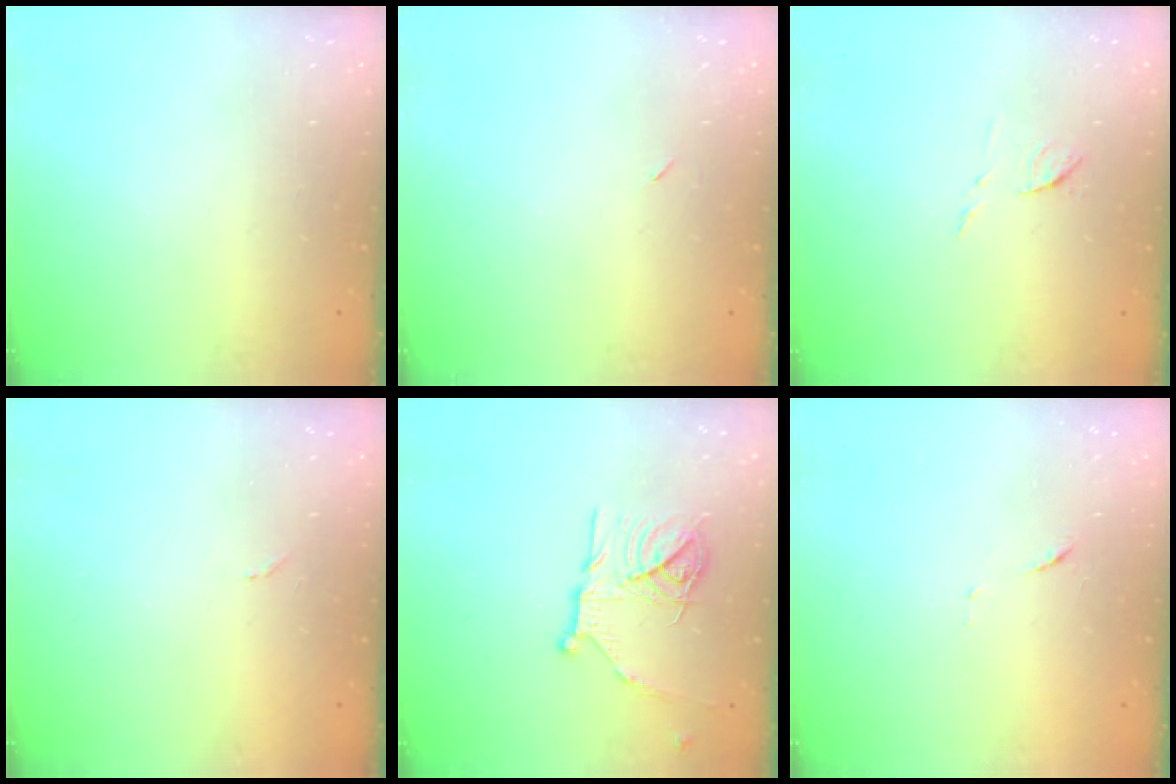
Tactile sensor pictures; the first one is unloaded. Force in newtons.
{"total": 2.3, "press": 2.0, "slide": 1.2}
{"total": 6.7, "press": 6.7, "slide": 0.5}
{"total": 5.0, "press": 5.0, "slide": 0.3}
{"total": 17.1, "press": 17.0, "slide": 1.5}
{"total": 6.7, "press": 6.6, "slide": 0.6}